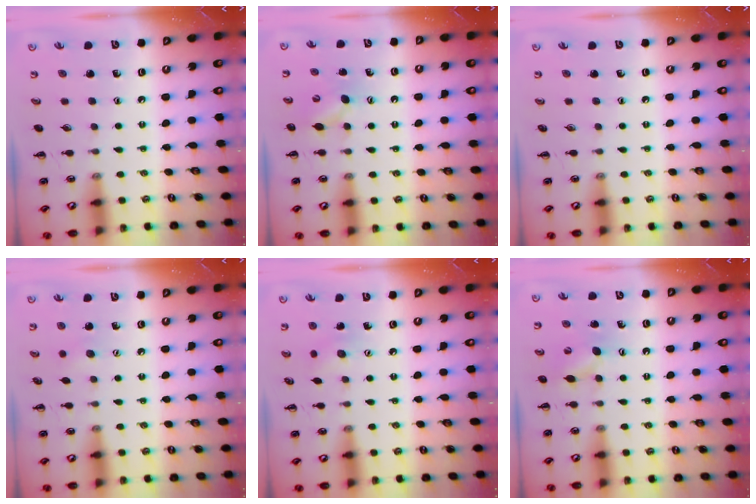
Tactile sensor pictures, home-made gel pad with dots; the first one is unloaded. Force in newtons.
{"total": 6.6, "press": 6.5, "slide": 1.5}
{"total": 0.0}
{"total": 2.8, "press": 2.8, "slide": 0.7}
{"total": 3.8, "press": 3.7, "slide": 1.1}
{"total": 6.4, "press": 6.2, "slide": 1.3}